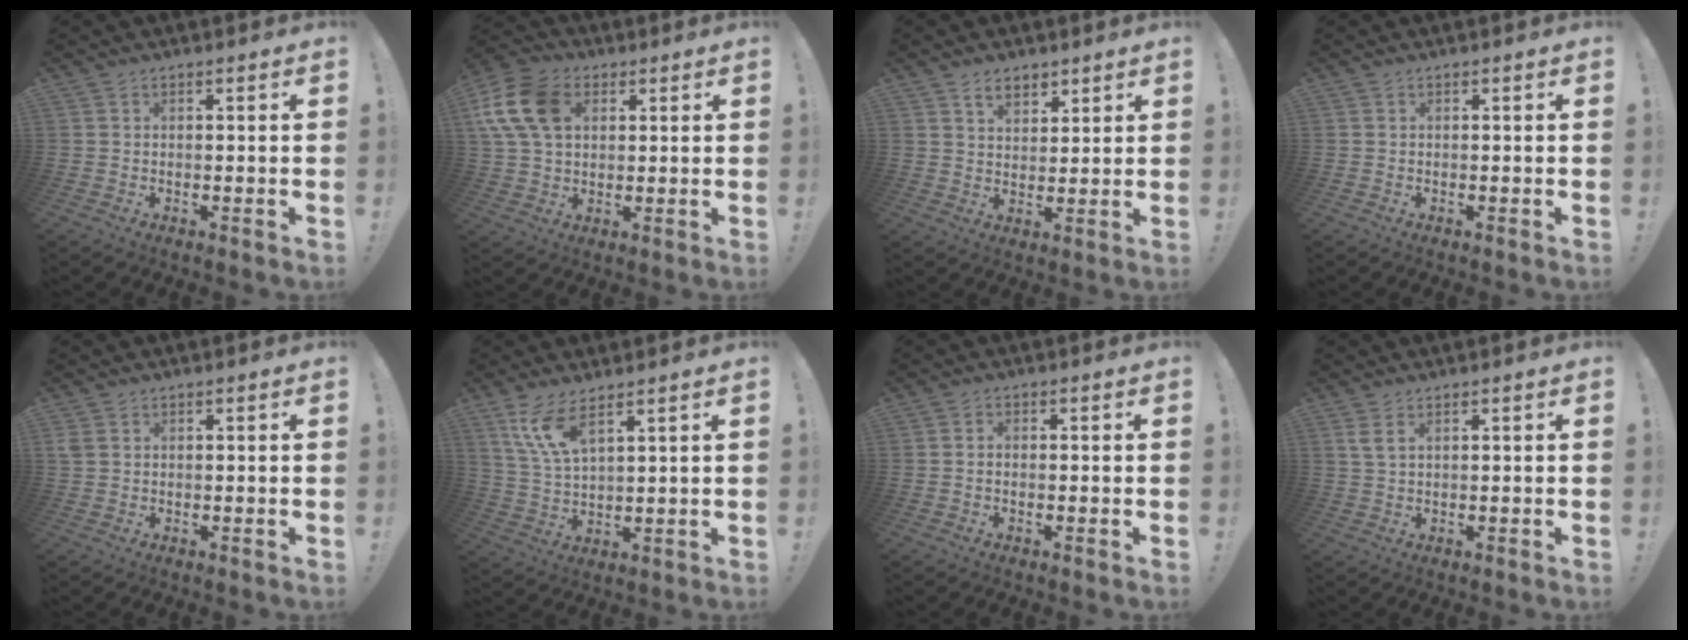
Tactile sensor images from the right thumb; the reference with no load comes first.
{"total": 15.5, "force": [4.5, 11.0, 10.0], "torque": [-0.199, -0.005, 0.089]}
{"total": 5.8, "force": [4.0, 3.6, 2.3], "torque": [-0.036, -0.015, 0.074]}
{"total": 0.0}
{"total": 2.0, "force": [0.7, 1.5, 1.2], "torque": [-0.030, 0.007, 0.016]}
{"total": 9.5, "force": [6.1, 2.6, 6.8], "torque": [-0.135, -0.022, 0.115]}
{"total": 1.0, "force": [-0.5, 0.4, 0.7], "torque": [-0.018, 0.004, -0.008]}
{"total": 2.8, "force": [1.5, 0.7, 2.3], "torque": [-0.043, -0.002, 0.027]}